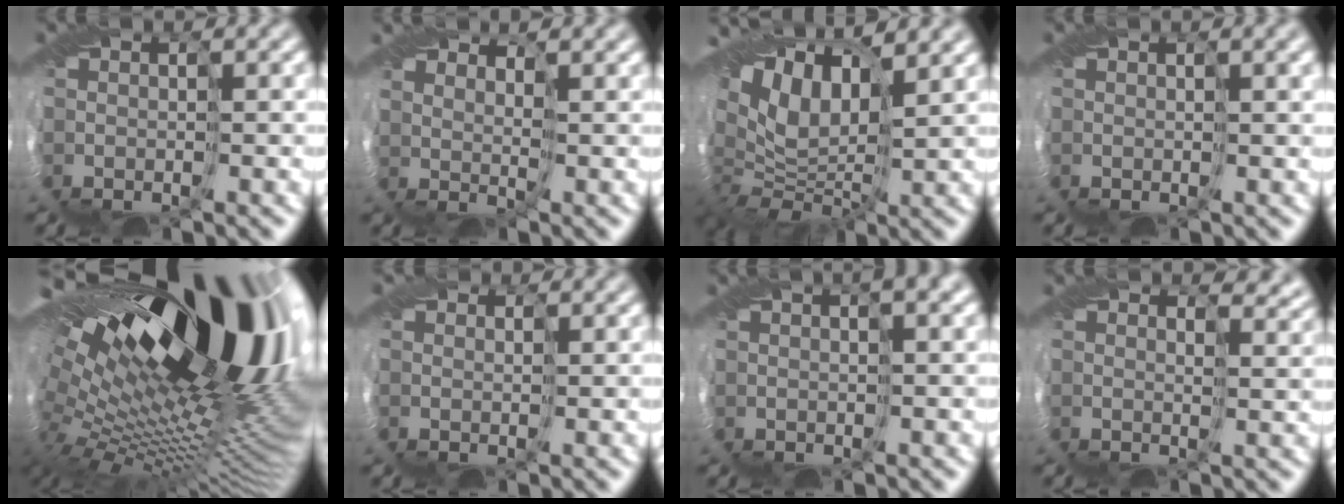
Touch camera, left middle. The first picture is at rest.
{"total": 3.1, "force": [2.2, 1.1, 1.9], "torque": [-0.045, 0.003, 0.038]}
{"total": 11.3, "force": [3.6, 6.2, 8.7], "torque": [-0.172, 0.007, 0.059]}
{"total": 2.2, "force": [1.0, 0.5, 1.8], "torque": [-0.022, 0.003, 0.013]}
{"total": 21.2, "force": [7.8, 8.6, 17.7], "torque": [-0.319, 0.019, 0.140]}
{"total": 1.5, "force": [1.4, 0.6, 0.2], "torque": [-0.005, -0.001, 0.012]}
{"total": 3.7, "force": [2.1, 0.9, 2.9], "torque": [-0.039, 0.013, 0.018]}
{"total": 4.4, "force": [3.2, 1.8, 2.4], "torque": [-0.024, 0.017, 0.024]}